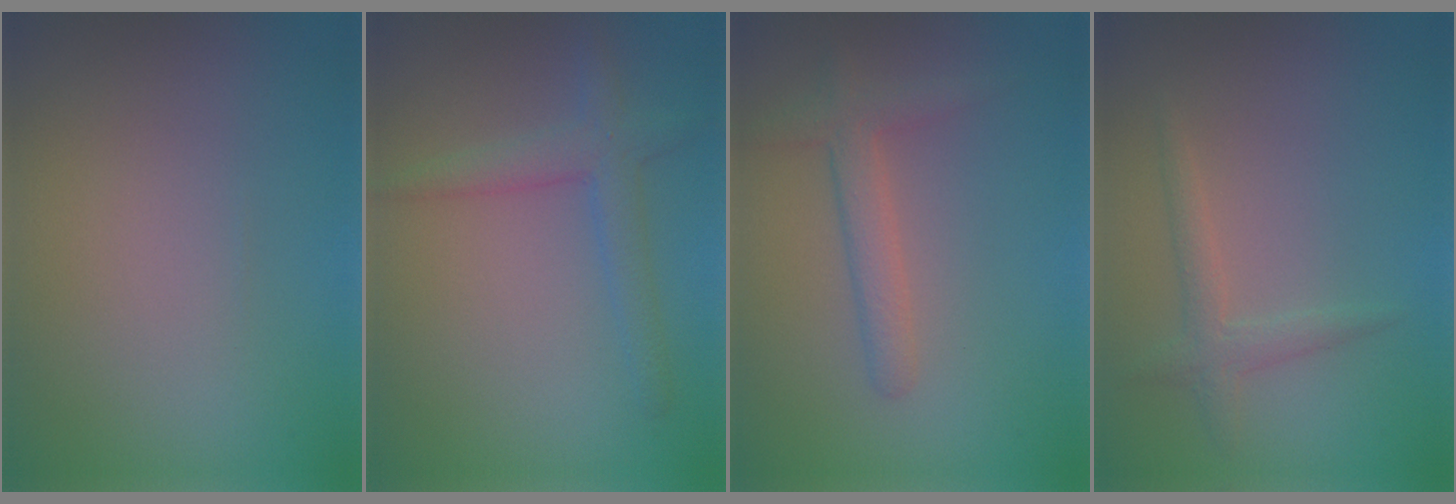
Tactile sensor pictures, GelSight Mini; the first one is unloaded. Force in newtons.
{"total": 2.8, "press": 2.8, "slide": 0.2}
{"total": 1.8, "press": 1.8, "slide": 0.2}
{"total": 1.7, "press": 1.7, "slide": 0.0}